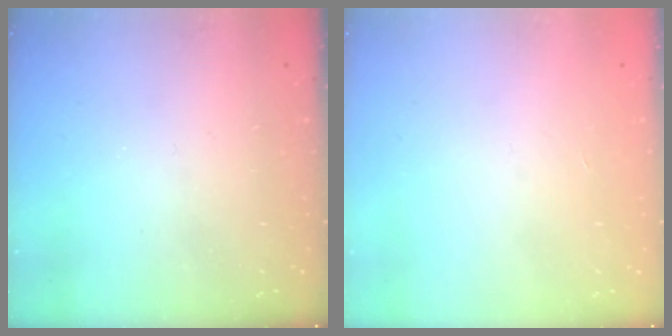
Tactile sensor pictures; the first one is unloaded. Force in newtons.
{"total": 0.0}